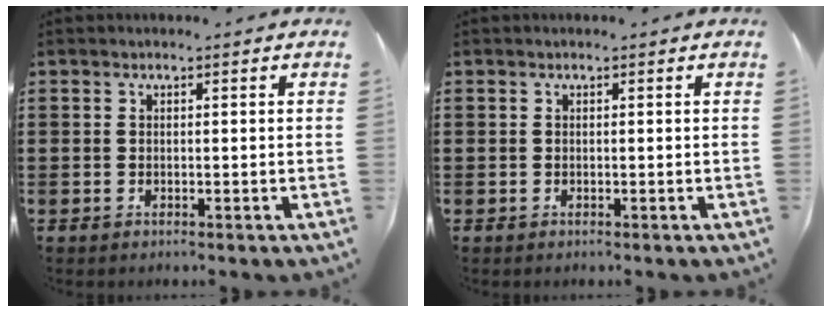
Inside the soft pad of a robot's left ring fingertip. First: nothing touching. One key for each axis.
{"total": 0.0}